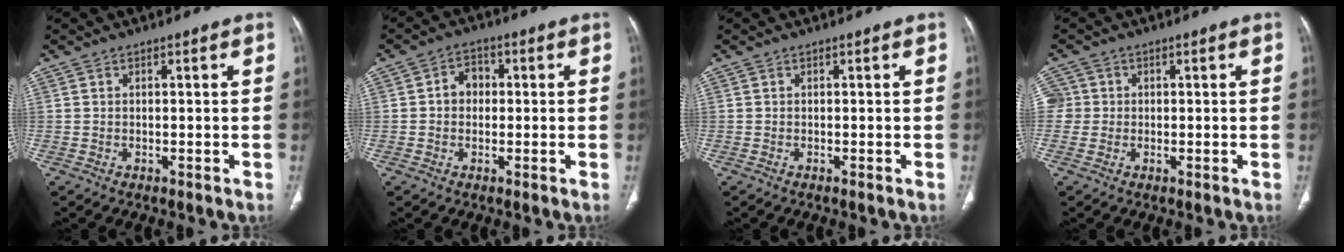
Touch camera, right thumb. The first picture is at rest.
{"total": 4.2, "force": [0.1, 3.4, 2.4], "torque": [-0.020, 0.015, -0.006]}
{"total": 0.0}
{"total": 3.4, "force": [-0.2, 3.4, 0.4], "torque": [0.014, 0.011, -0.007]}